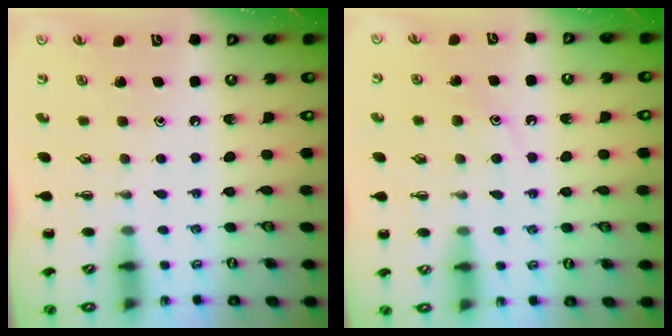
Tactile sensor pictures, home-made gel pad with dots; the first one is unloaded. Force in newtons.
{"total": 9.7, "press": 9.6, "slide": 1.4}